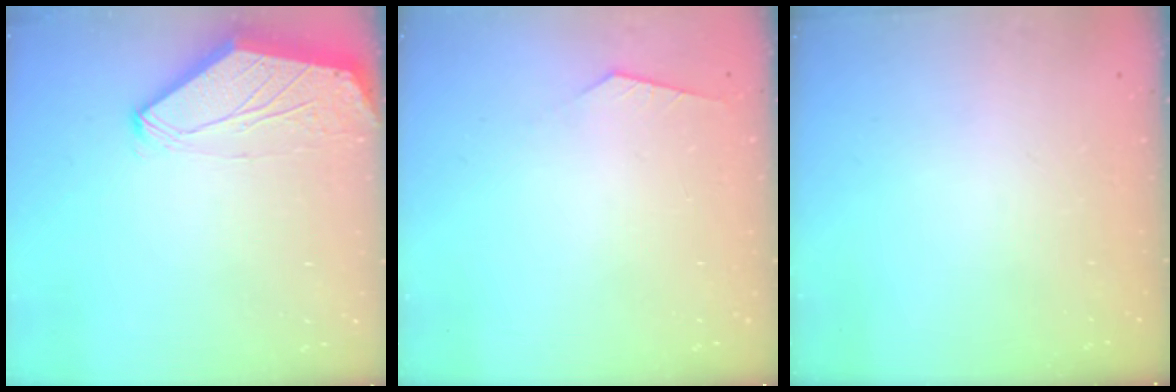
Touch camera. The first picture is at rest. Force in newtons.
{"total": 2.4, "press": 2.4, "slide": 0.4}
{"total": 0.0}